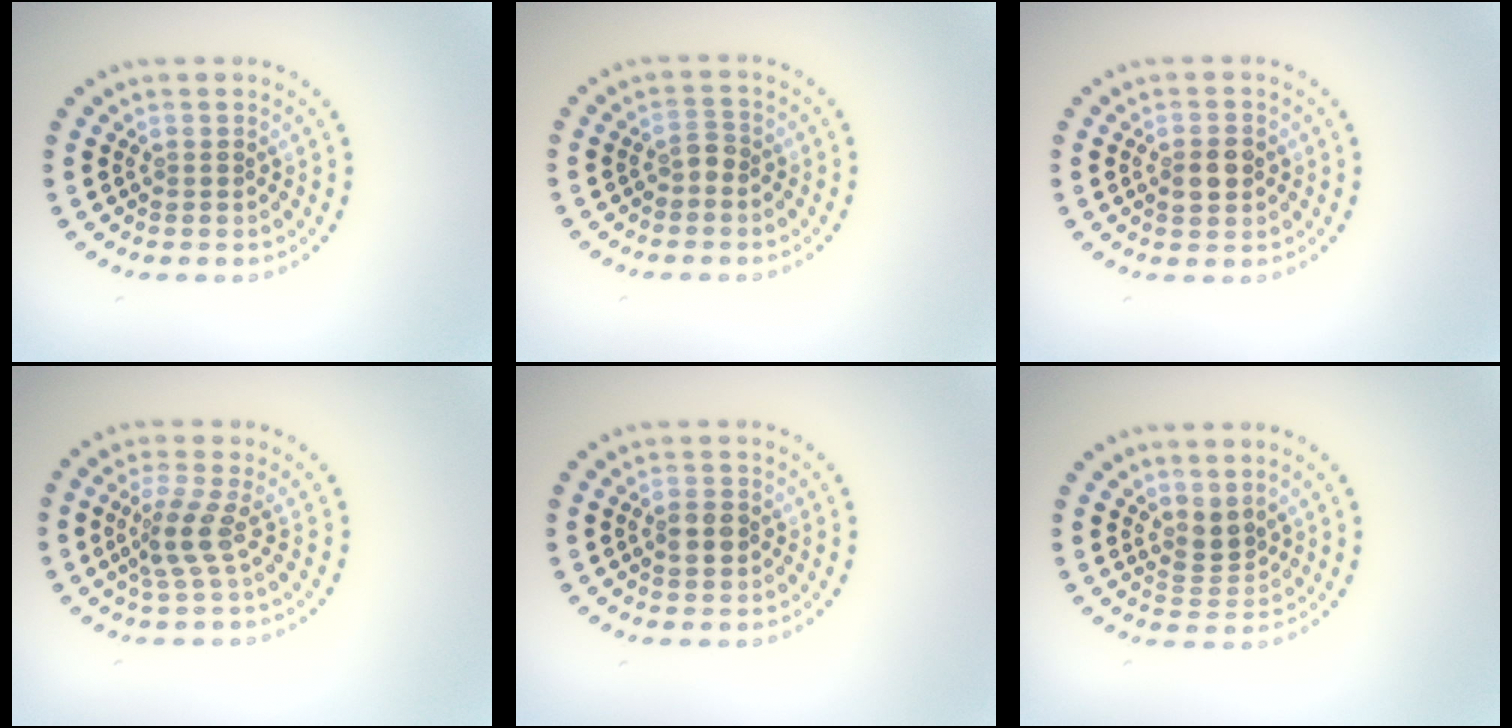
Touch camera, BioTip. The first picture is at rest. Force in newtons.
{"total": 1.0, "press": 0.9, "slide": 0.5}
{"total": 2.7, "press": 2.7, "slide": 0.2}
{"total": 2.5, "press": 1.8, "slide": 1.8}
{"total": 1.9, "press": 1.9, "slide": 0.4}
{"total": 2.2, "press": 1.6, "slide": 1.6}